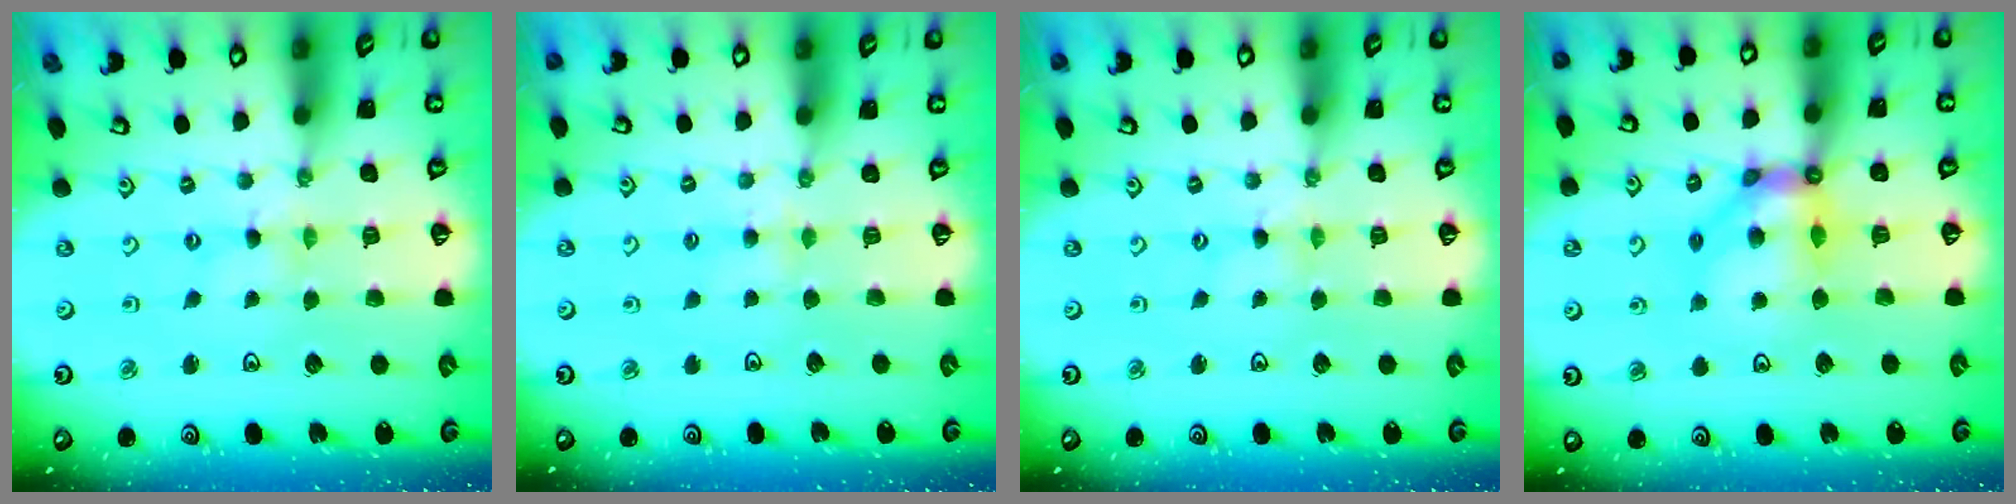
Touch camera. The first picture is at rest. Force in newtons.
{"total": 3.4, "press": 3.4, "slide": 0.5}
{"total": 1.1, "press": 1.1, "slide": 0.1}
{"total": 10.8, "press": 10.8, "slide": 1.4}